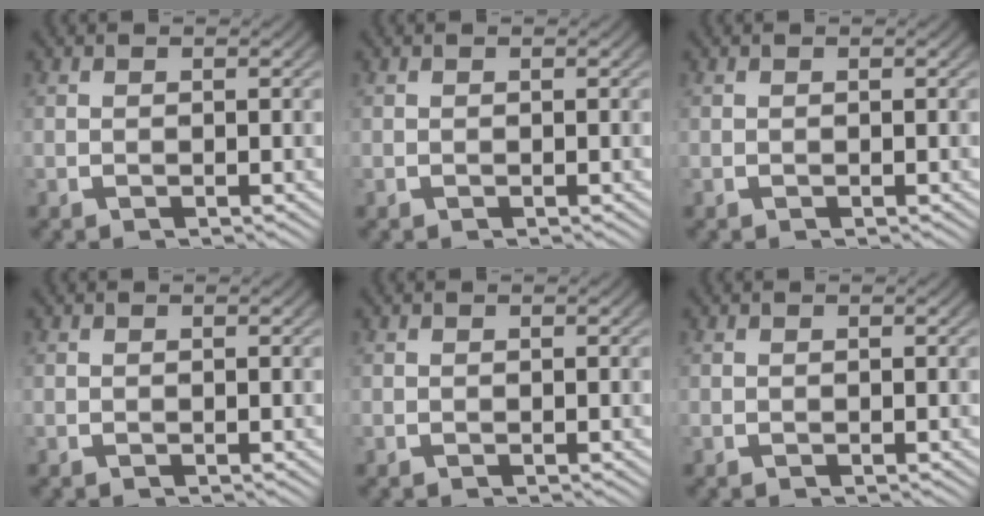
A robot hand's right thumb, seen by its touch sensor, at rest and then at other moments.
{"total": 0.0}
{"total": 0.0}
{"total": 0.0}
{"total": 0.0}
{"total": 0.0}